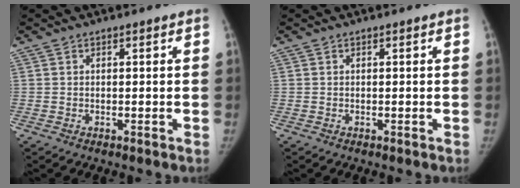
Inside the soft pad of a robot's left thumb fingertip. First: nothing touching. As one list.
[{"total": 0.0}]